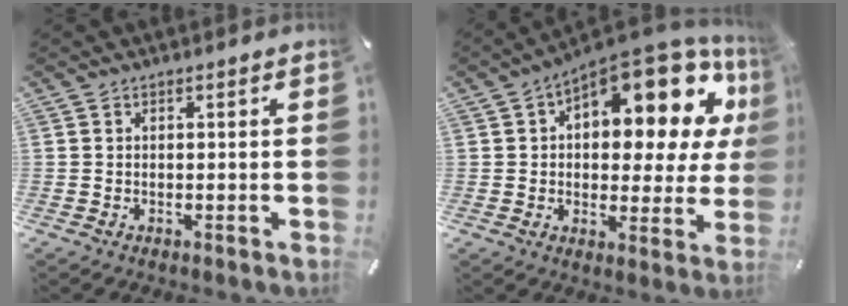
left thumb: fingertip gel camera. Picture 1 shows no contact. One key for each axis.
{"total": 16.6, "fx": 9.2, "fy": 8.0, "fz": 11.1, "tx": -0.149, "ty": -0.079, "tz": 0.153}